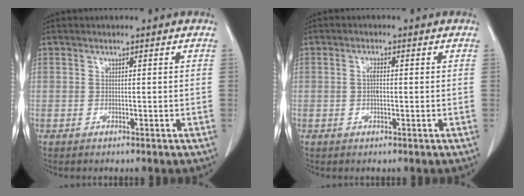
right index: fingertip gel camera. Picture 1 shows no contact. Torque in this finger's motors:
{"motor_torque": [0.47, 0.01, 0.04, 0.06]}